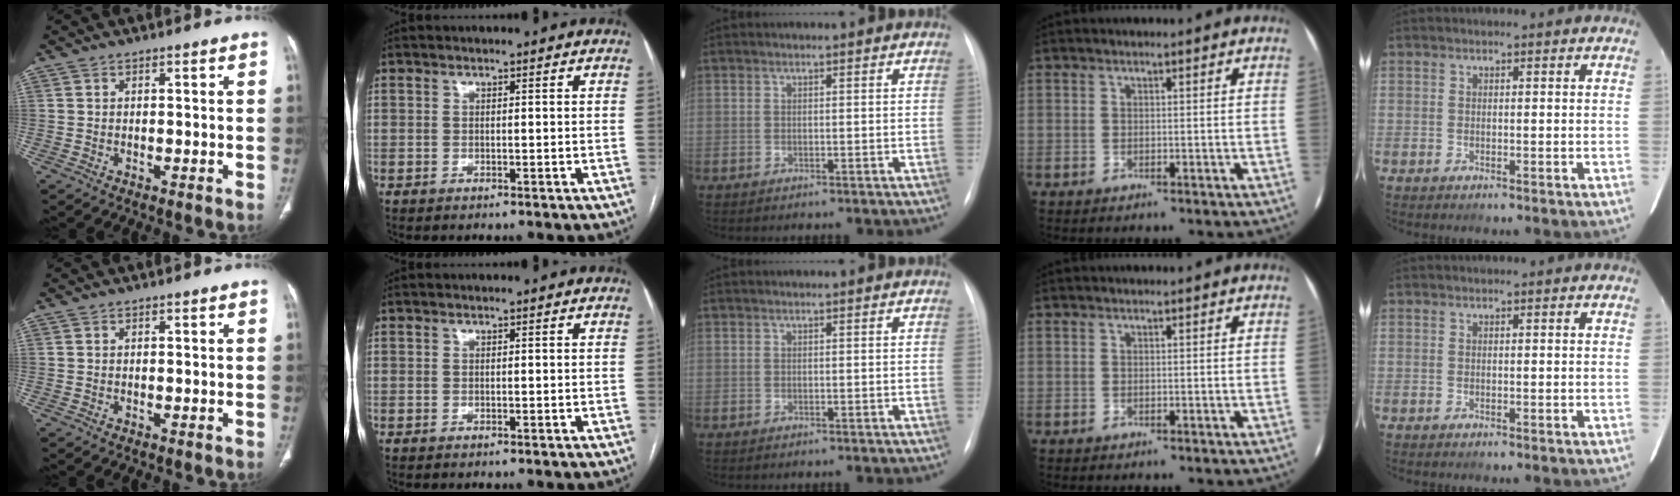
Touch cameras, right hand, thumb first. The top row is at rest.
{}